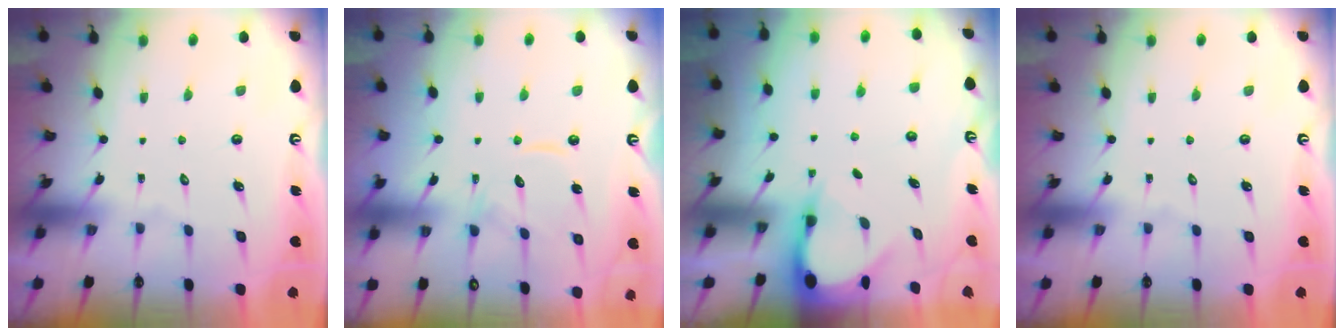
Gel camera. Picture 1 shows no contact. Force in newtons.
{"total": 10.3, "press": 10.3, "slide": 1.0}
{"total": 3.2, "press": 3.2, "slide": 0.2}
{"total": 0.0}